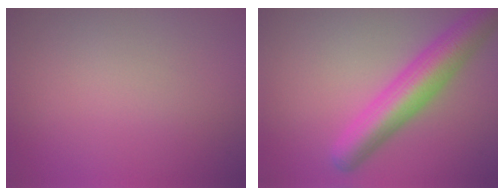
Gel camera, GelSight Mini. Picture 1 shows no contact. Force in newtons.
{"total": 6.5, "press": 6.5, "slide": 0.3}